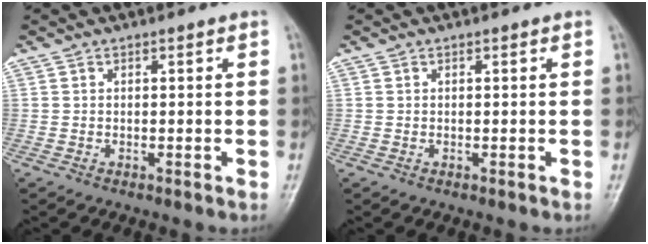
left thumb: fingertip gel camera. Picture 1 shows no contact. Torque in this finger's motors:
{"motor_torque": [-0.28, 0.03, -0.17, -0.04, -0.02]}